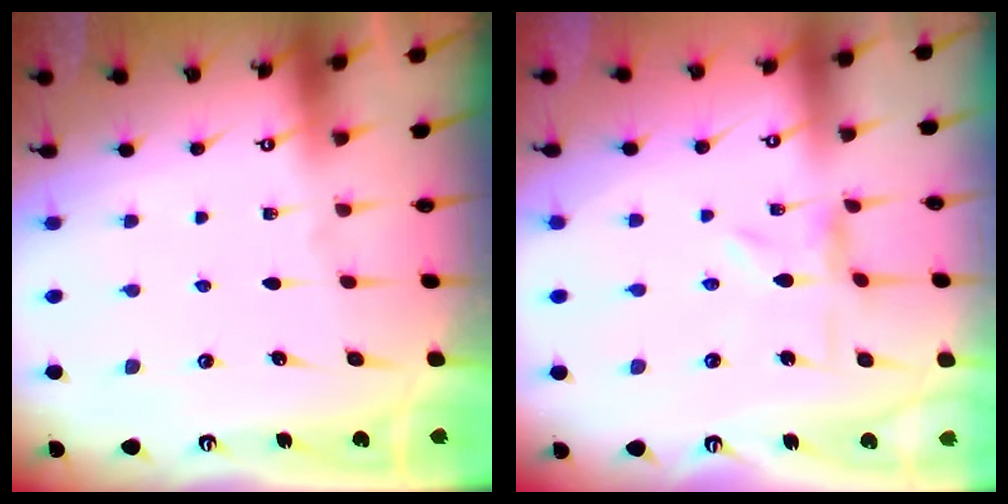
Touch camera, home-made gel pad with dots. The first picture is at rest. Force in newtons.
{"total": 1.6, "press": 1.6, "slide": 0.2}